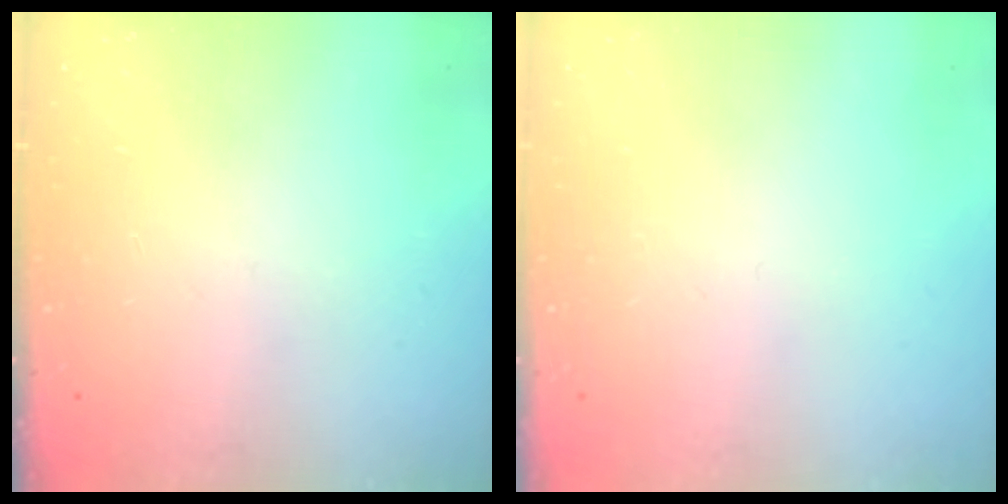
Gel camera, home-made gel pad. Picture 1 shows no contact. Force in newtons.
{"total": 0.0}